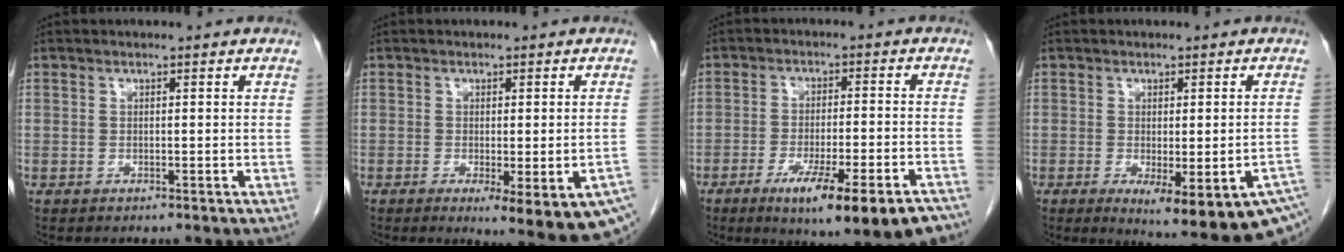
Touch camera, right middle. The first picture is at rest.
{"total": 11.4, "force": [-6.8, 2.6, 8.8], "torque": [-0.052, -0.019, -0.086]}
{"total": 16.6, "force": [-11.3, 2.4, 11.8], "torque": [-0.120, -0.013, -0.164]}
{"total": 15.2, "force": [-9.6, 3.1, 11.3], "torque": [-0.089, -0.023, -0.114]}